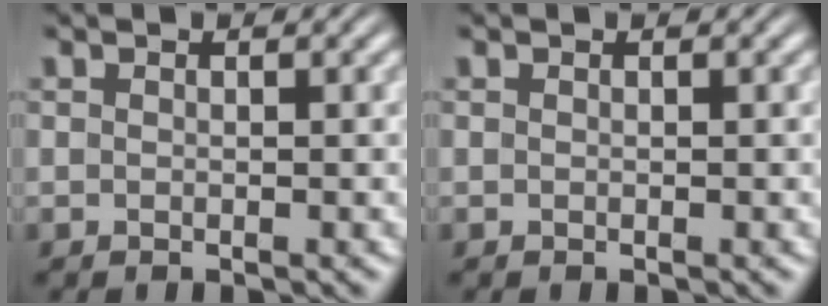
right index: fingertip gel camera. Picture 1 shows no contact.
{"total": 0.0}